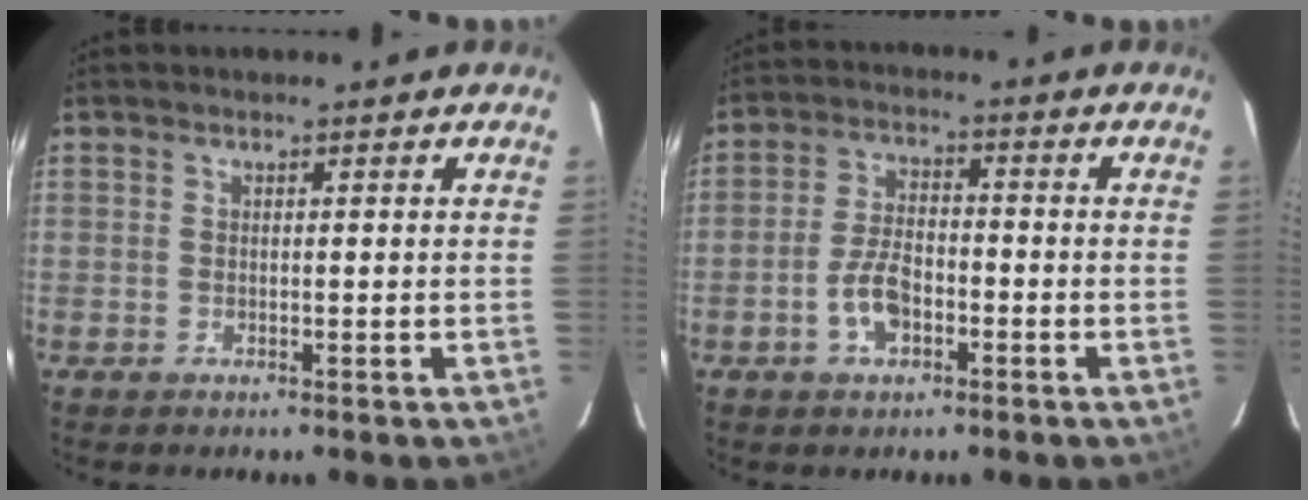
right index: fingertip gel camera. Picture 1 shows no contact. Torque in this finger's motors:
{"motor_torque": [-0.01, 0.07, -0.04, 0.00]}